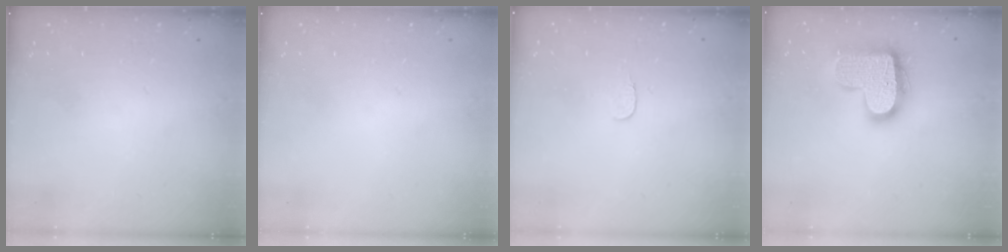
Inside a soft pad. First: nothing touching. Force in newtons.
{"total": 0.0}
{"total": 4.3, "press": 4.3, "slide": 0.3}
{"total": 17.4, "press": 17.4, "slide": 0.9}